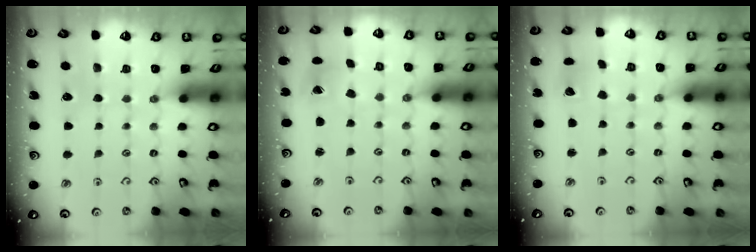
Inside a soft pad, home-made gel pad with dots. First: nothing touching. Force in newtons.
{"total": 1.0, "press": 1.0, "slide": 0.1}
{"total": 4.2, "press": 4.1, "slide": 0.3}